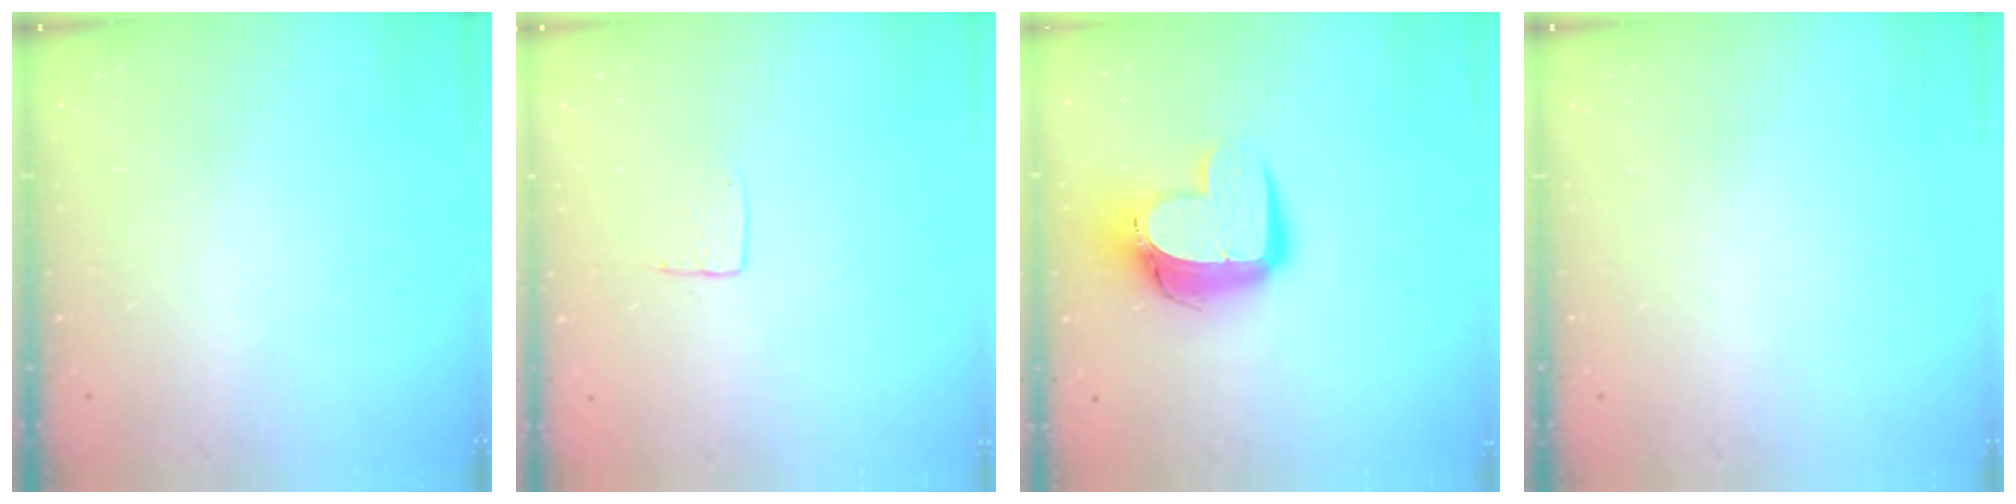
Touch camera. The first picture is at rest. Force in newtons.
{"total": 3.7, "press": 3.7, "slide": 0.3}
{"total": 12.9, "press": 12.9, "slide": 1.1}
{"total": 0.0}